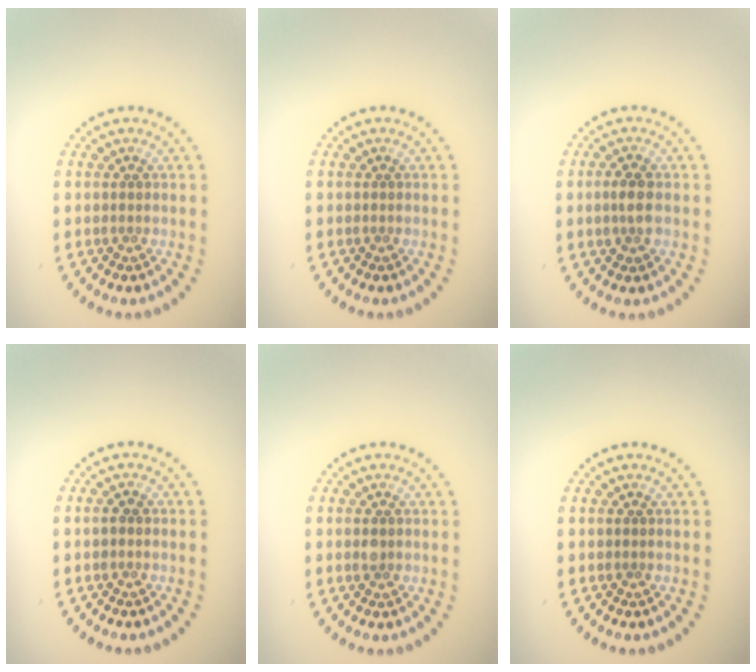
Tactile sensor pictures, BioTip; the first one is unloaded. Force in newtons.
{"total": 0.0}
{"total": 2.2, "press": 2.2, "slide": 0.2}
{"total": 0.8, "press": 0.8, "slide": 0.1}
{"total": 0.9, "press": 0.9, "slide": 0.1}
{"total": 0.0}